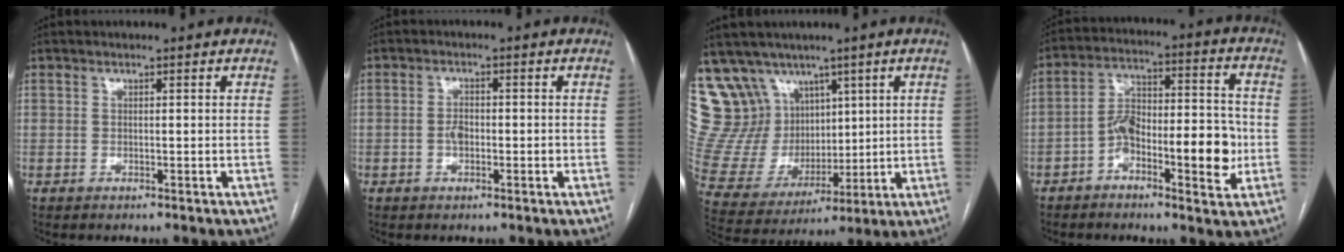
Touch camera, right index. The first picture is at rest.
{"total": 2.3, "force": [-0.6, 1.2, 1.8], "torque": [-0.035, 0.004, -0.011]}
{"total": 17.8, "force": [10.6, 13.1, 5.8], "torque": [-0.141, 0.060, 0.228]}
{"total": 12.0, "force": [-3.8, 3.7, 10.8], "torque": [-0.176, 0.031, -0.061]}